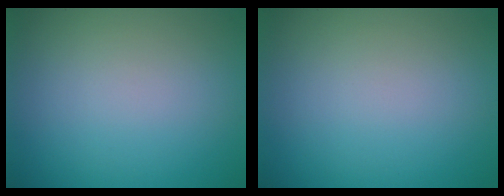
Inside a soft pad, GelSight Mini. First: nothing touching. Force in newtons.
{"total": 0.0}